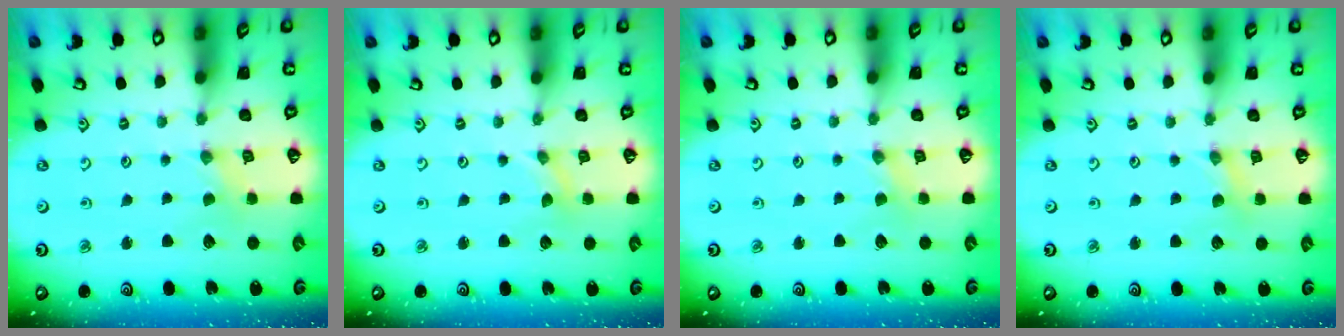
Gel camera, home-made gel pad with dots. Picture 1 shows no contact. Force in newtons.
{"total": 0.0}
{"total": 1.1, "press": 1.1, "slide": 0.2}
{"total": 0.8, "press": 0.8, "slide": 0.2}